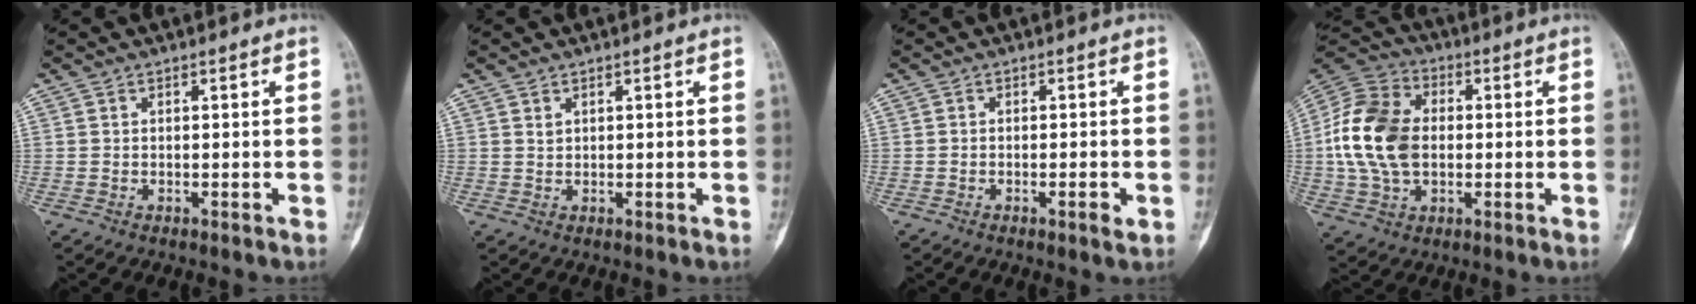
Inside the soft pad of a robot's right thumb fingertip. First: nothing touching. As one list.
[{"total": 0.9, "force": [0.7, 0.5, 0.4], "torque": [-0.002, -0.005, 0.014]}, {"total": 1.9, "force": [-0.7, 0.4, 1.8], "torque": [-0.026, 0.000, -0.011]}, {"total": 17.0, "force": [0.1, 11.7, 12.3], "torque": [-0.233, 0.018, -0.001]}]